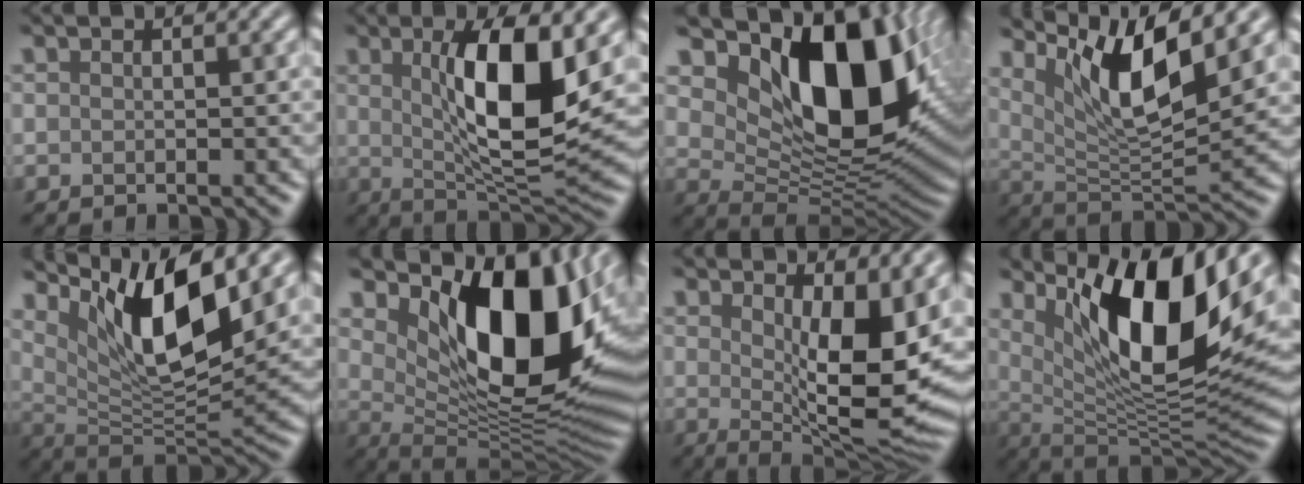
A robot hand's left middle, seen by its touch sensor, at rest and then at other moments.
{"total": 10.0, "force": [2.0, 2.7, 9.4], "torque": [-0.149, -0.014, 0.041]}
{"total": 13.5, "force": [4.4, 7.9, 10.0], "torque": [-0.155, -0.020, 0.087]}
{"total": 8.7, "force": [4.7, 2.2, 7.0], "torque": [-0.117, -0.015, 0.090]}
{"total": 10.3, "force": [5.1, 3.1, 8.4], "torque": [-0.142, -0.017, 0.101]}
{"total": 13.8, "force": [4.4, 7.0, 11.1], "torque": [-0.158, -0.017, 0.086]}
{"total": 10.6, "force": [1.8, 3.7, 9.8], "torque": [-0.138, -0.022, 0.031]}
{"total": 12.9, "force": [5.3, 3.9, 11.1], "torque": [-0.175, -0.015, 0.101]}